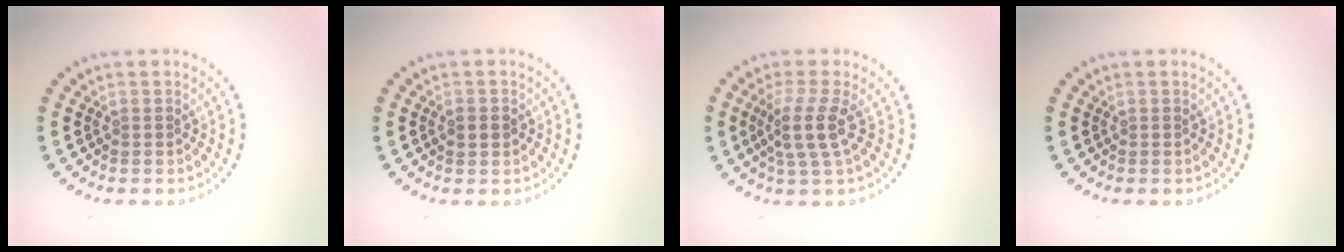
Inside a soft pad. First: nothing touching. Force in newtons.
{"total": 1.3, "press": 1.3, "slide": 0.3}
{"total": 3.2, "press": 2.3, "slide": 2.2}
{"total": 0.0}